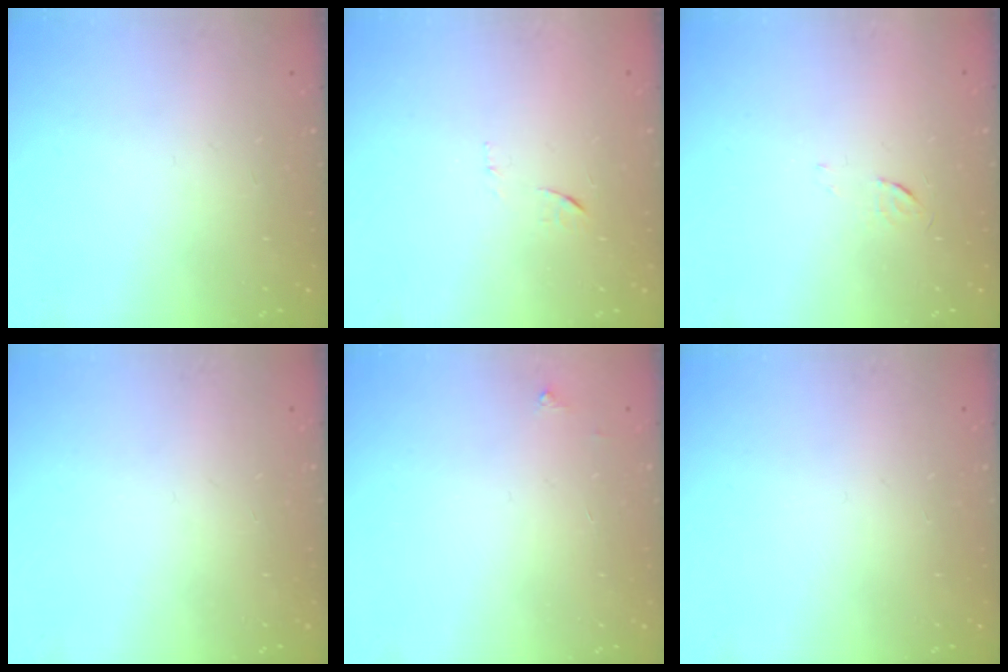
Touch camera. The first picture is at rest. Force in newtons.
{"total": 6.5, "press": 6.5, "slide": 0.5}
{"total": 3.4, "press": 3.4, "slide": 0.3}
{"total": 0.0}
{"total": 2.5, "press": 2.5, "slide": 0.4}
{"total": 0.0}